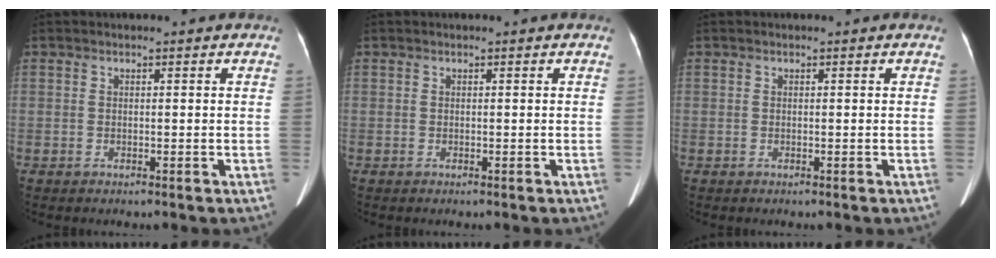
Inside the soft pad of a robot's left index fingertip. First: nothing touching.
{"total": 0.0}
{"total": 0.0}